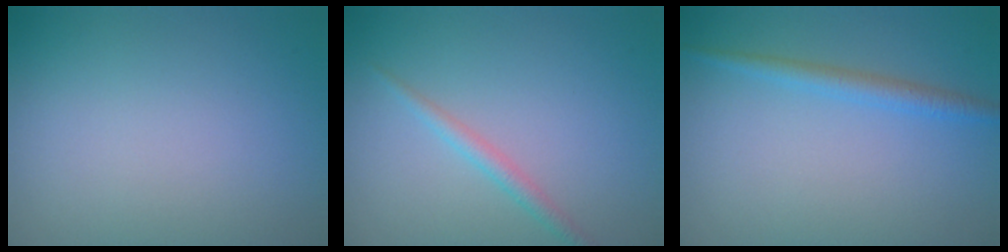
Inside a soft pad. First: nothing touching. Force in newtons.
{"total": 1.5, "press": 1.5, "slide": 0.0}
{"total": 1.9, "press": 1.9, "slide": 0.1}